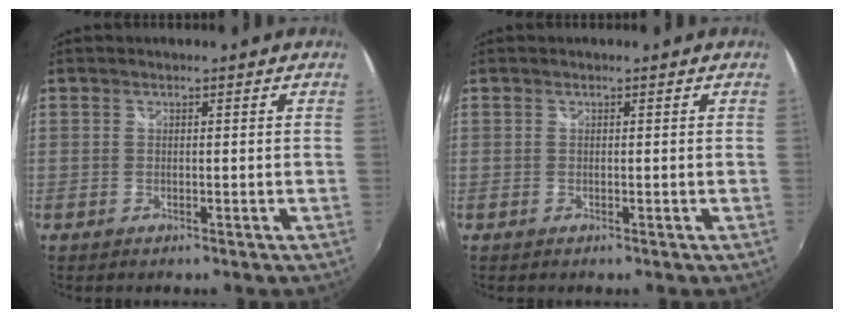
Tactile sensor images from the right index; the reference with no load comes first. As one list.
[{"total": 0.0}]